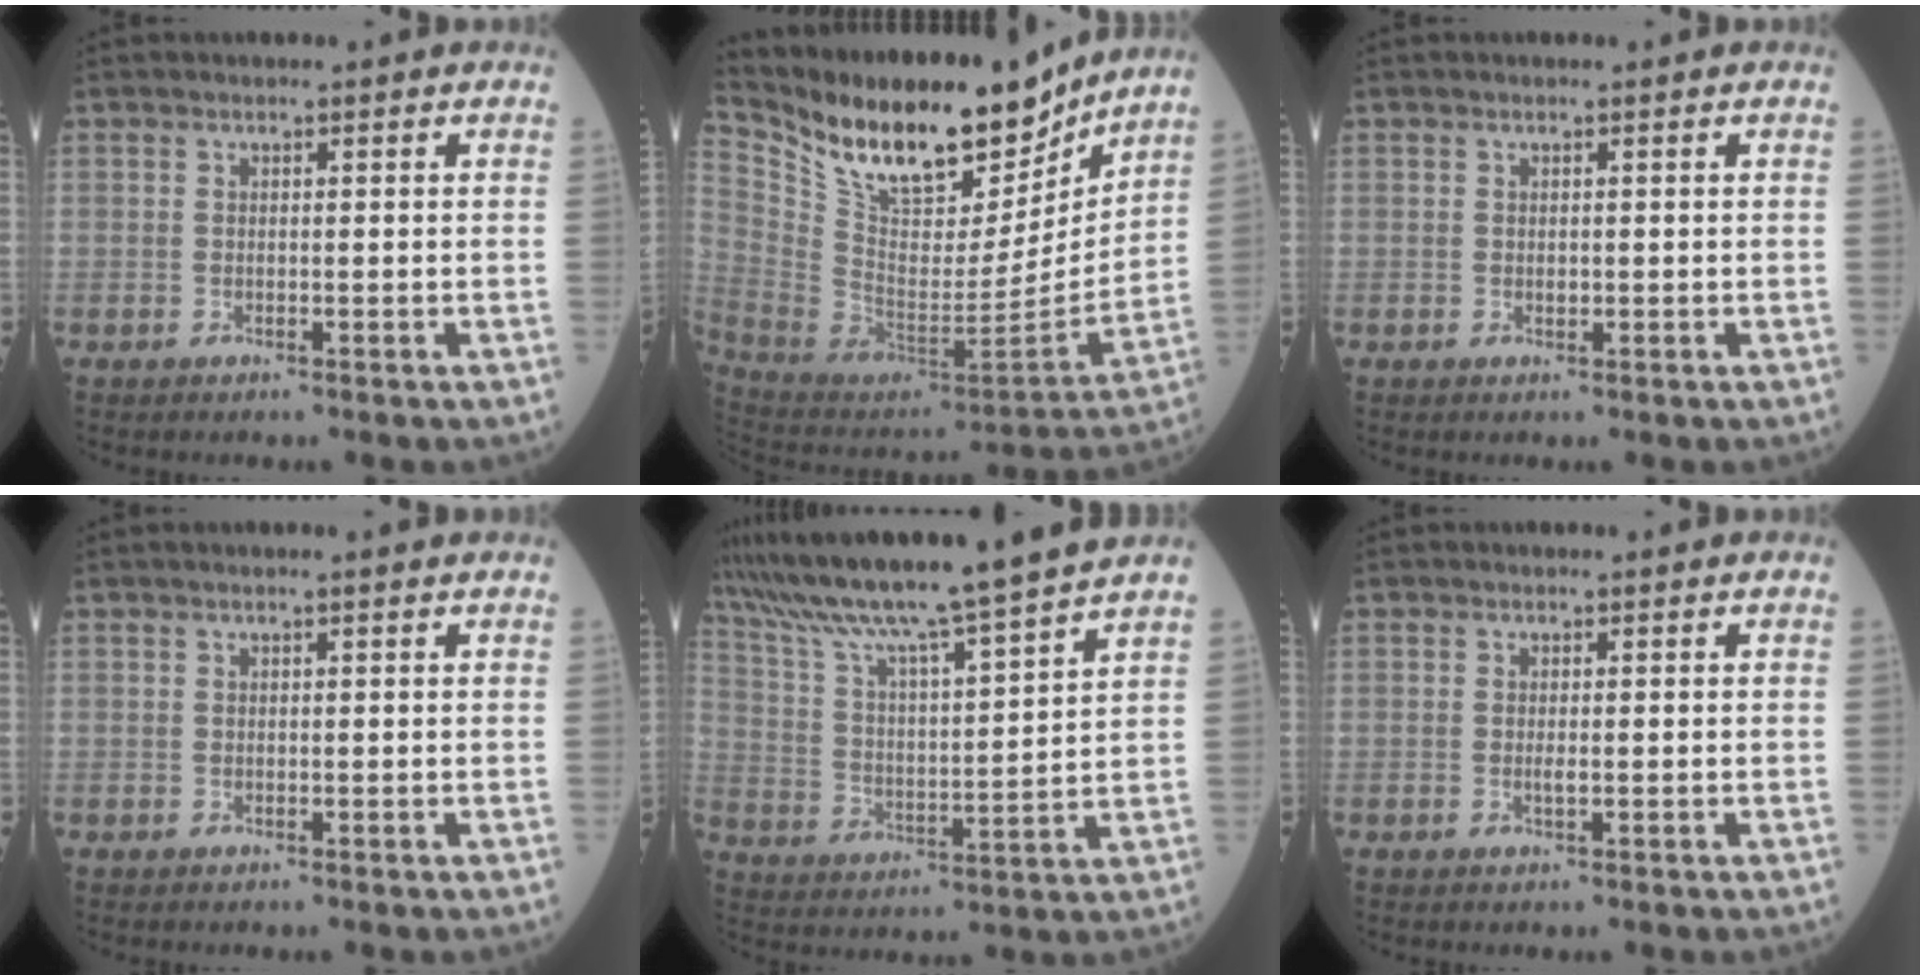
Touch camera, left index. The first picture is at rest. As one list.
[{"total": 23.4, "force": [18.7, 7.1, 12.1], "torque": [-0.227, -0.013, 0.321]}, {"total": 0.6, "force": [0.0, 0.4, 0.3], "torque": [-0.005, 0.001, -0.002]}, {"total": 0.8, "force": [0.5, -0.1, 0.5], "torque": [-0.011, 0.005, 0.009]}, {"total": 16.1, "force": [14.0, -2.2, 7.5], "torque": [-0.139, -0.015, 0.236]}, {"total": 0.8, "force": [-0.2, 0.2, 0.8], "torque": [-0.017, -0.001, -0.002]}]